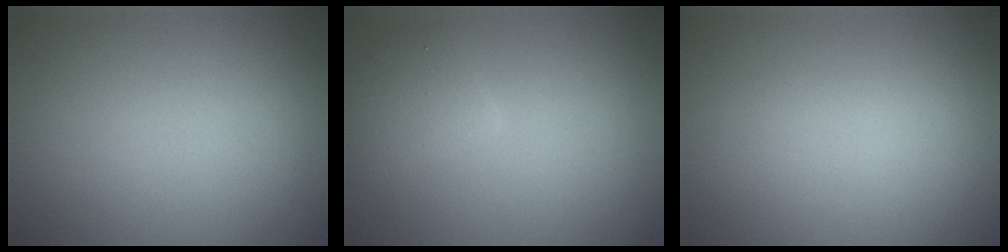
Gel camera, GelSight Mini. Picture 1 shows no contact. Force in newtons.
{"total": 2.7, "press": 2.7, "slide": 0.1}
{"total": 0.0}